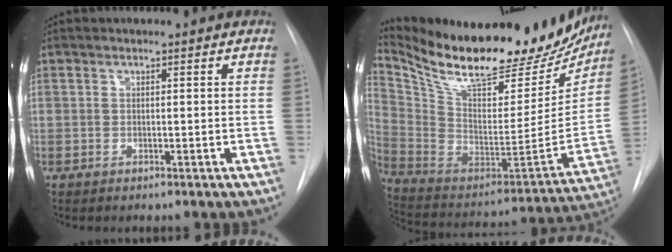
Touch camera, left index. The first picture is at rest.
{"total": 31.4, "force": [26.0, 9.8, 14.5], "torque": [-0.257, -0.030, 0.385]}